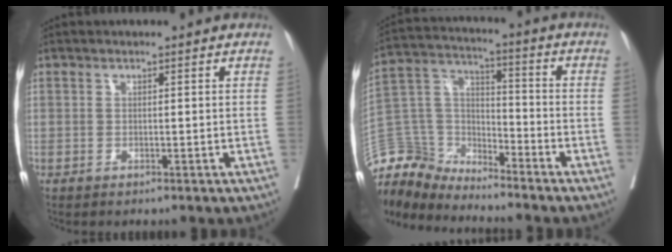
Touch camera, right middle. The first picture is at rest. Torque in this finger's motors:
{"motor_torque": [0.32, -0.36, 0.22, 0.01]}